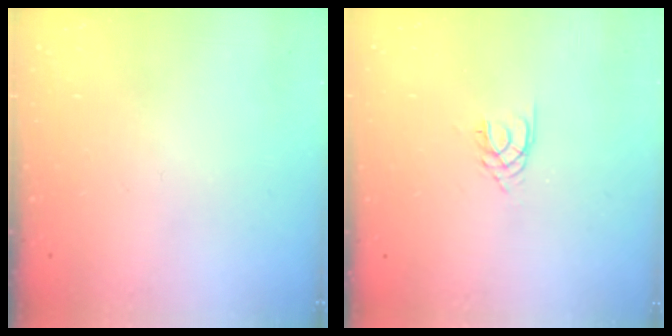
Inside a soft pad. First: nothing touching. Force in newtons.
{"total": 1.6, "press": 1.6, "slide": 0.2}